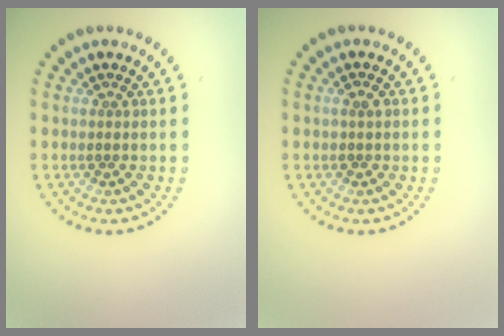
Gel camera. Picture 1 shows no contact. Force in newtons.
{"total": 0.9, "press": 0.9, "slide": 0.2}